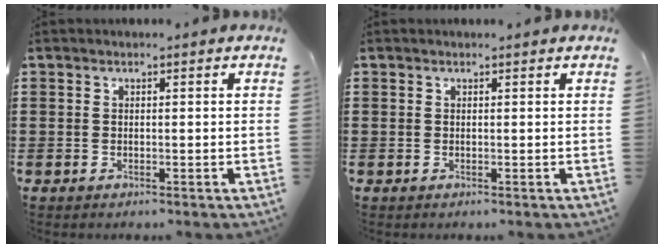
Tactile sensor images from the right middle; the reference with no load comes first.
{"total": 0.0}